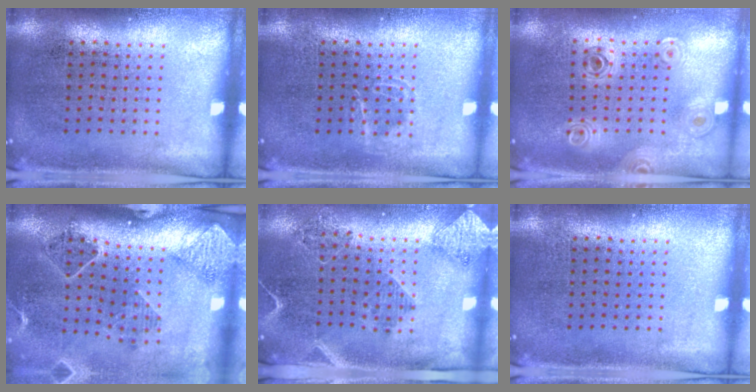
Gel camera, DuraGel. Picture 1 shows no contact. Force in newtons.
{"total": 1.1, "press": 1.0, "slide": 0.3}
{"total": 0.9, "press": 0.9, "slide": 0.1}
{"total": 1.6, "press": 1.6, "slide": 0.2}
{"total": 1.8, "press": 1.7, "slide": 0.8}
{"total": 0.0}